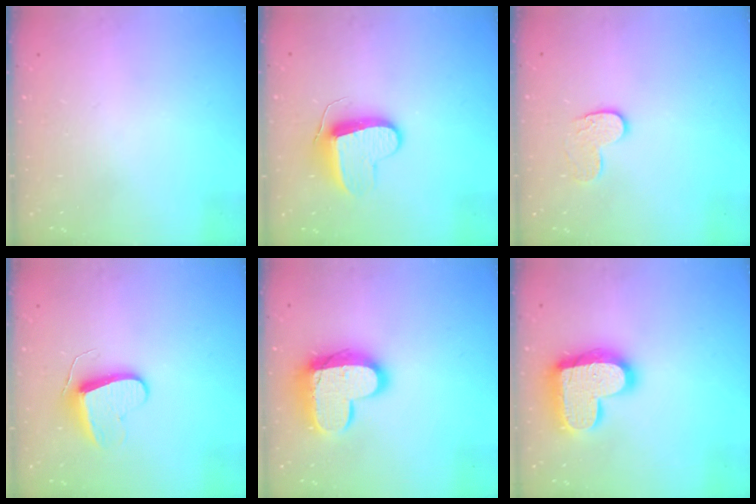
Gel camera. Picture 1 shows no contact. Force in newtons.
{"total": 10.2, "press": 10.2, "slide": 0.3}
{"total": 8.0, "press": 8.0, "slide": 0.4}
{"total": 9.4, "press": 9.3, "slide": 0.9}
{"total": 16.7, "press": 16.6, "slide": 1.3}
{"total": 19.2, "press": 19.2, "slide": 1.3}